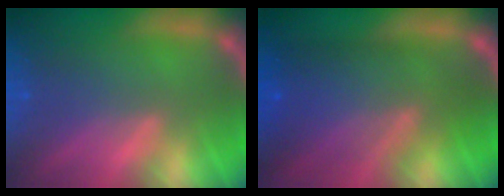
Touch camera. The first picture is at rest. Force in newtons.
{"total": 8.6}